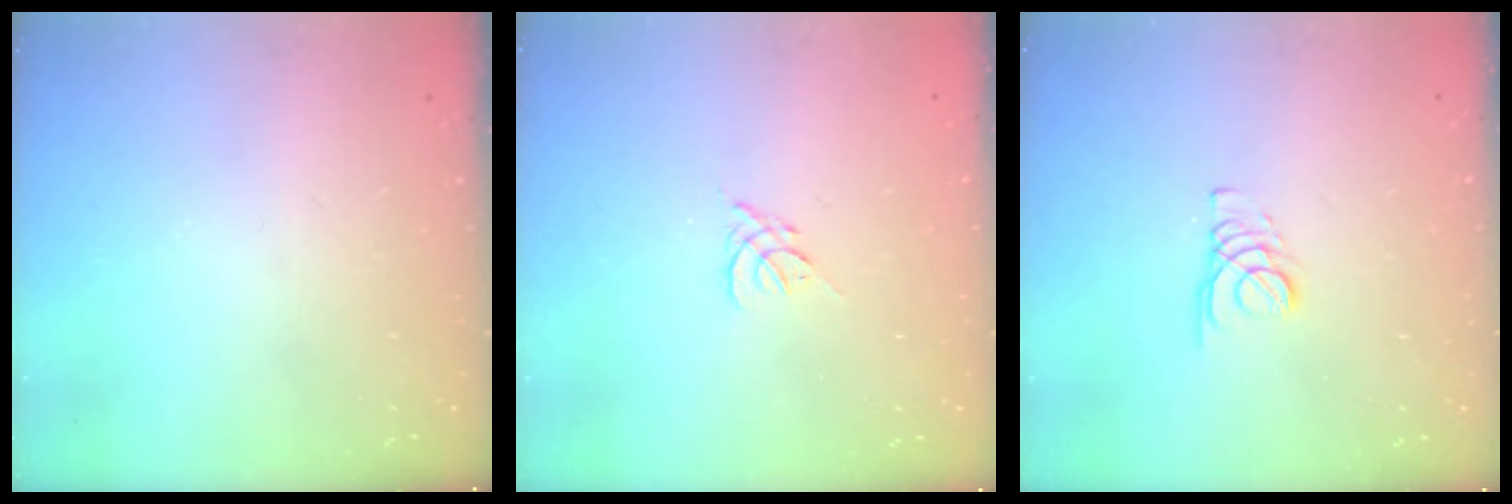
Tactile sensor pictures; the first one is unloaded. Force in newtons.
{"total": 1.3, "press": 1.2, "slide": 0.6}
{"total": 1.8, "press": 1.7, "slide": 0.1}